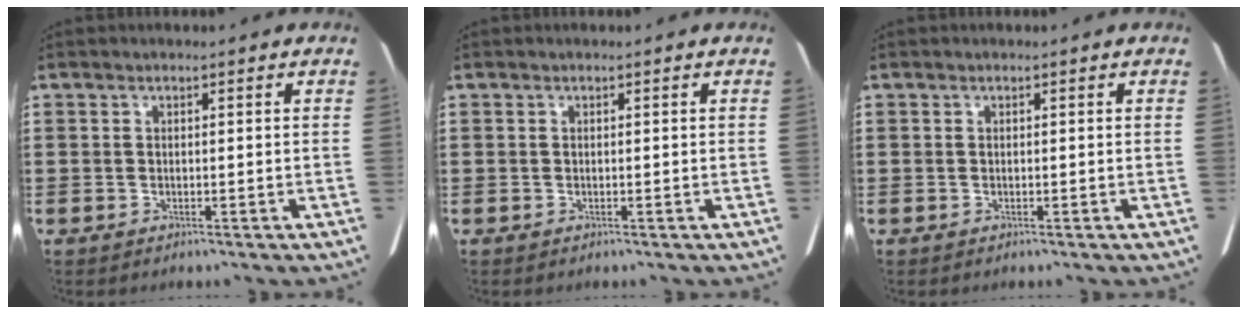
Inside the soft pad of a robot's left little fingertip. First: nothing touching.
{"total": 0.0}
{"total": 0.0}